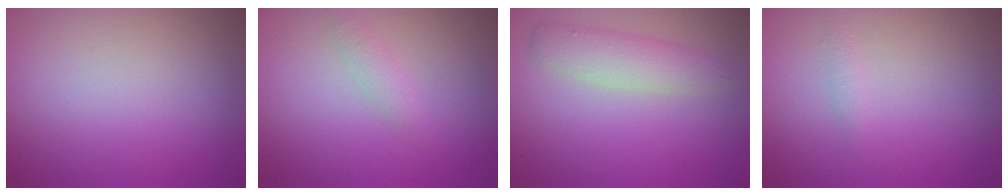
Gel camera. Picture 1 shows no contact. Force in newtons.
{"total": 1.3, "press": 1.3, "slide": 0.1}
{"total": 3.0, "press": 3.0, "slide": 0.1}
{"total": 0.7, "press": 0.7, "slide": 0.0}